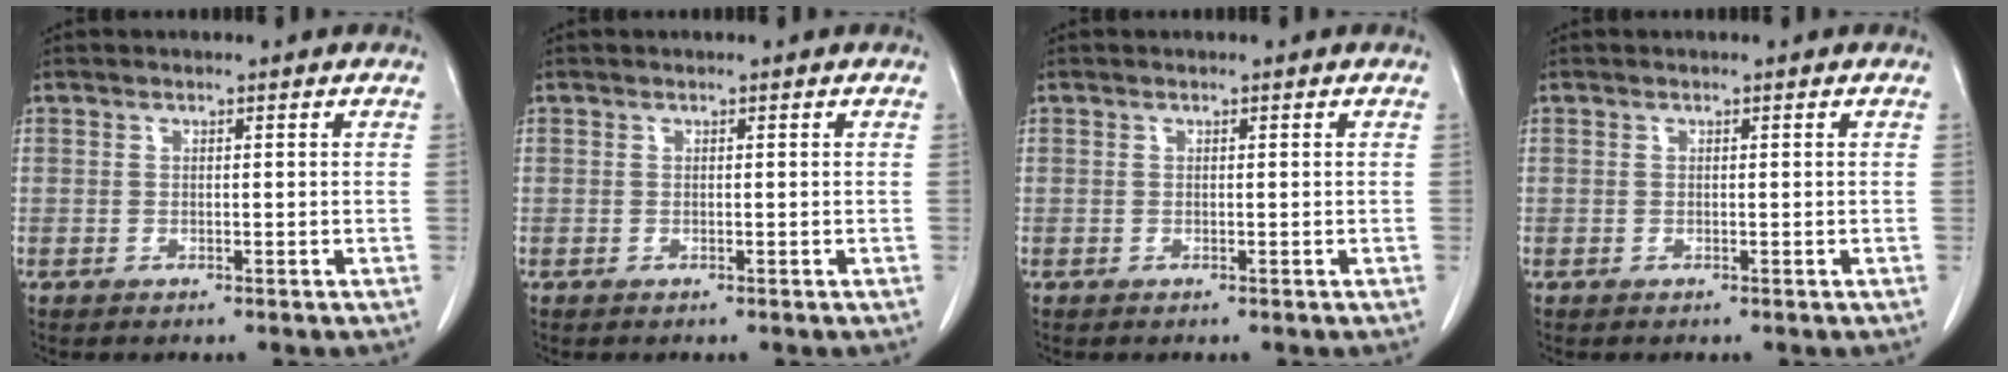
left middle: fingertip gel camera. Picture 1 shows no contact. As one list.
[{"total": 0.0}, {"total": 0.0}, {"total": 0.0}]